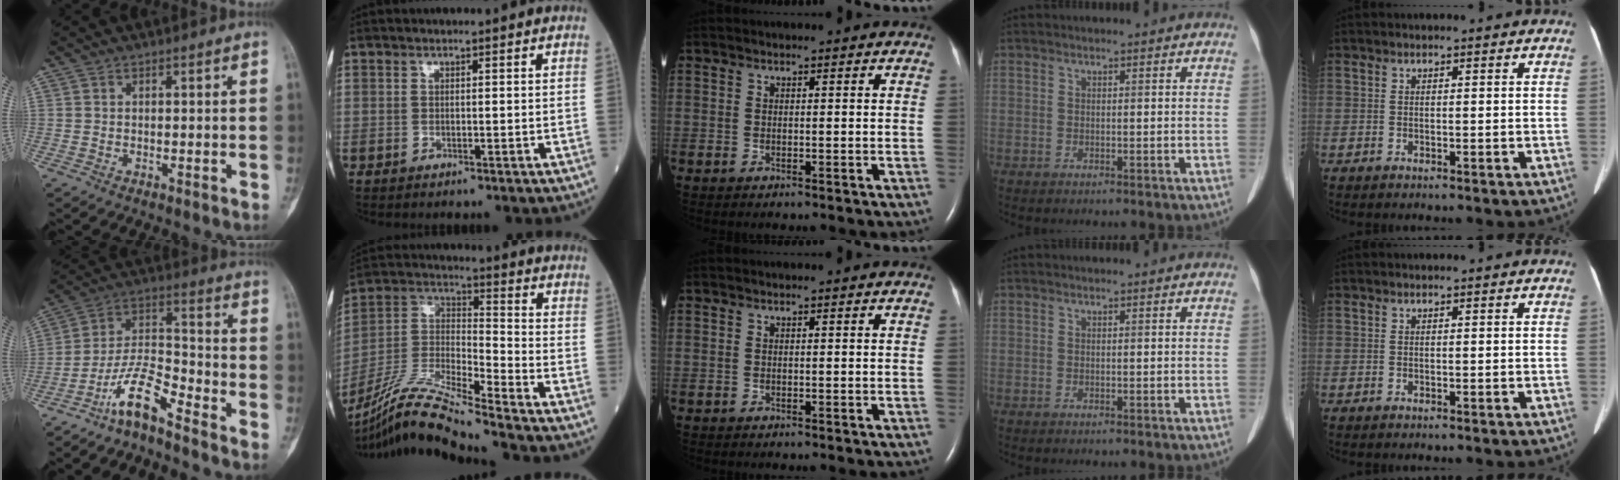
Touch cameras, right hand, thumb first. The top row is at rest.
{"thumb": {"total": 9.9, "force": [-7.5, 2.1, 6.1], "torque": [-0.121, 0.078, -0.149]}, "index": {"total": 15.8, "force": [-13.6, -1.0, 7.9], "torque": [-0.165, -0.005, -0.257]}}